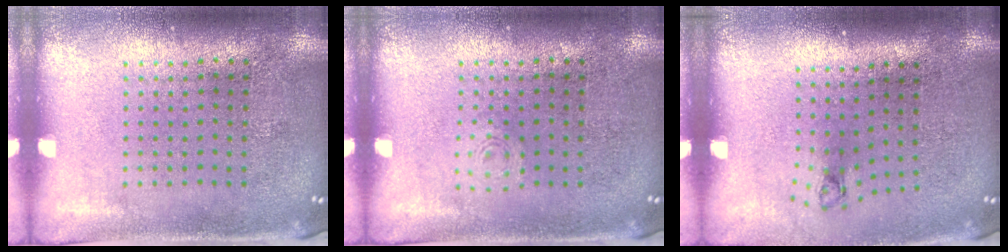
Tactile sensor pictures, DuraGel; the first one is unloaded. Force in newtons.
{"total": 0.6, "press": 0.6, "slide": 0.1}
{"total": 0.7, "press": 0.3, "slide": 0.6}